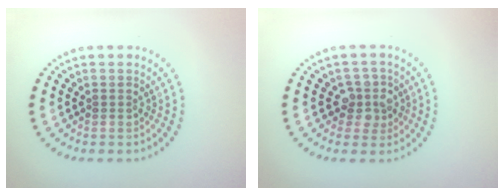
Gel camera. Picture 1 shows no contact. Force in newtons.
{"total": 2.5, "press": 2.1, "slide": 1.3}